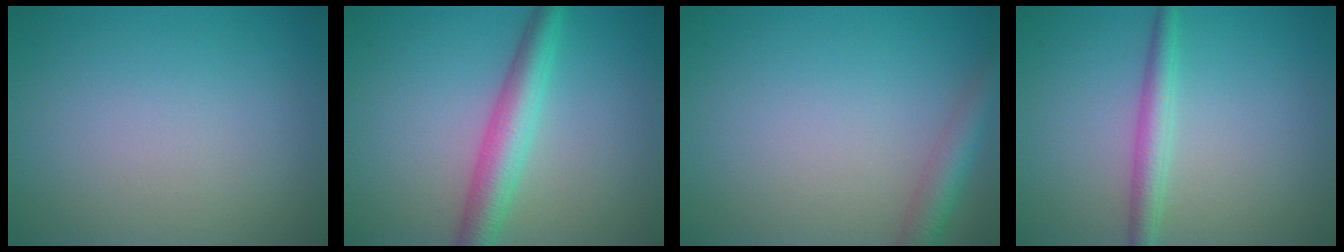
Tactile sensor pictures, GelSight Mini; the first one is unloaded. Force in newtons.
{"total": 4.3, "press": 4.3, "slide": 0.1}
{"total": 3.0, "press": 3.0, "slide": 0.1}
{"total": 2.5, "press": 2.5, "slide": 0.1}